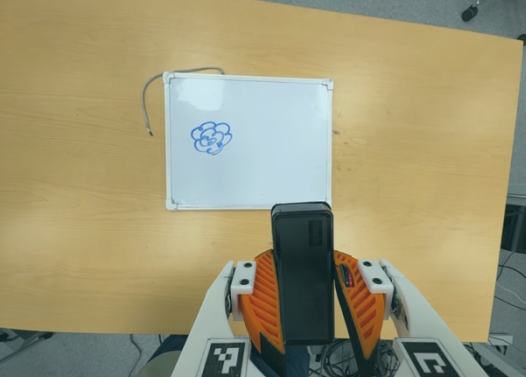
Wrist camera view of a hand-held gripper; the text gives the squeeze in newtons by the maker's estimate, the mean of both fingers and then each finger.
{"total": 7.7, "left": 7.4, "right": 7.9}